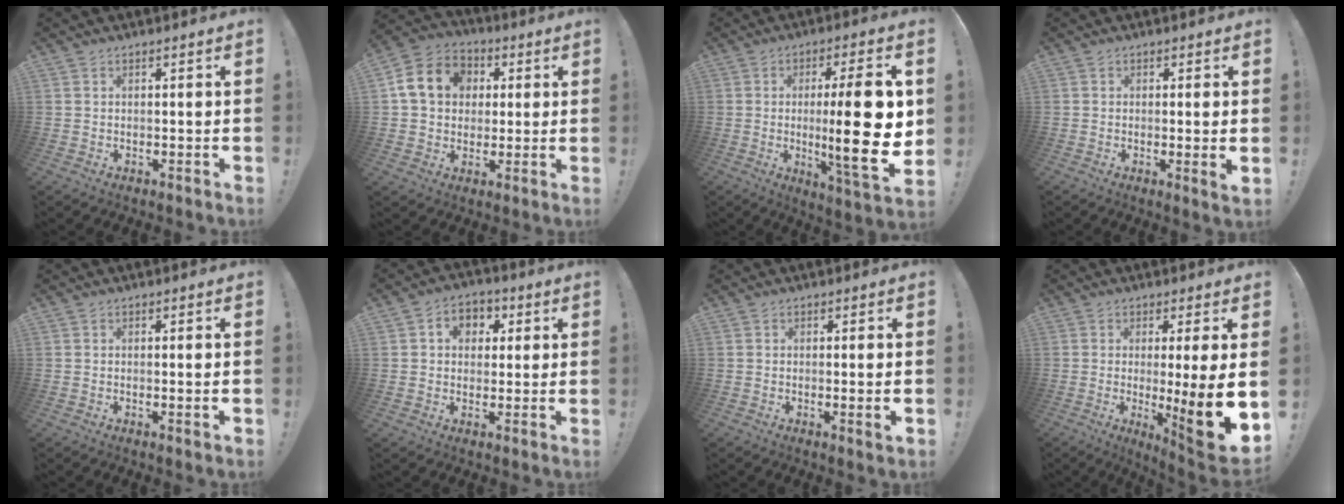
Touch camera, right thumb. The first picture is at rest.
{"total": 13.6, "force": [3.4, 11.3, 6.7], "torque": [-0.104, 0.010, 0.074]}
{"total": 20.5, "force": [-0.2, 2.5, 20.3], "torque": [-0.323, -0.019, -0.008]}
{"total": 3.1, "force": [0.1, -0.5, 3.1], "torque": [-0.045, -0.010, 0.002]}
{"total": 1.6, "force": [0.0, -0.4, 1.5], "torque": [-0.021, -0.005, -0.002]}
{"total": 7.0, "force": [1.7, 6.0, 3.3], "torque": [-0.040, 0.000, 0.032]}
{"total": 2.6, "force": [-0.2, -0.5, 2.6], "torque": [-0.037, -0.009, -0.003]}
{"total": 14.6, "force": [-1.8, 0.4, 14.5], "torque": [-0.200, -0.011, -0.018]}